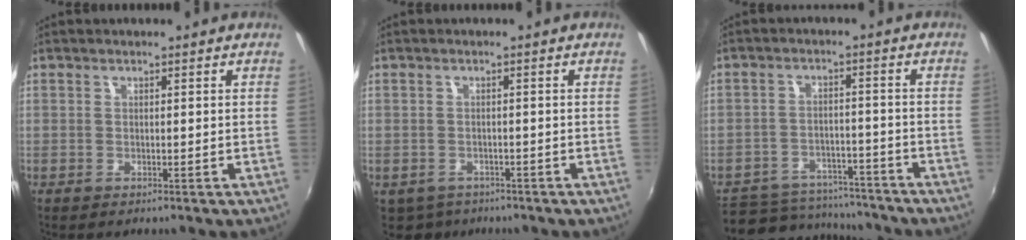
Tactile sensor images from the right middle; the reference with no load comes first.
{"total": 3.6, "force": [-2.3, 2.5, 0.9], "torque": [-0.024, -0.009, -0.032]}
{"total": 13.2, "force": [-10.8, 6.5, 3.9], "torque": [-0.105, 0.012, -0.140]}